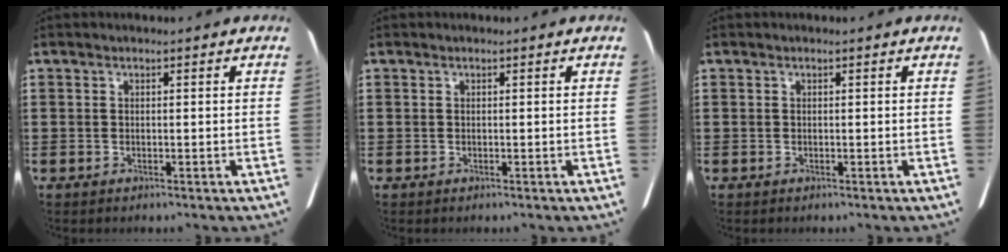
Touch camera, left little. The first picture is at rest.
{"total": 0.0}
{"total": 0.0}